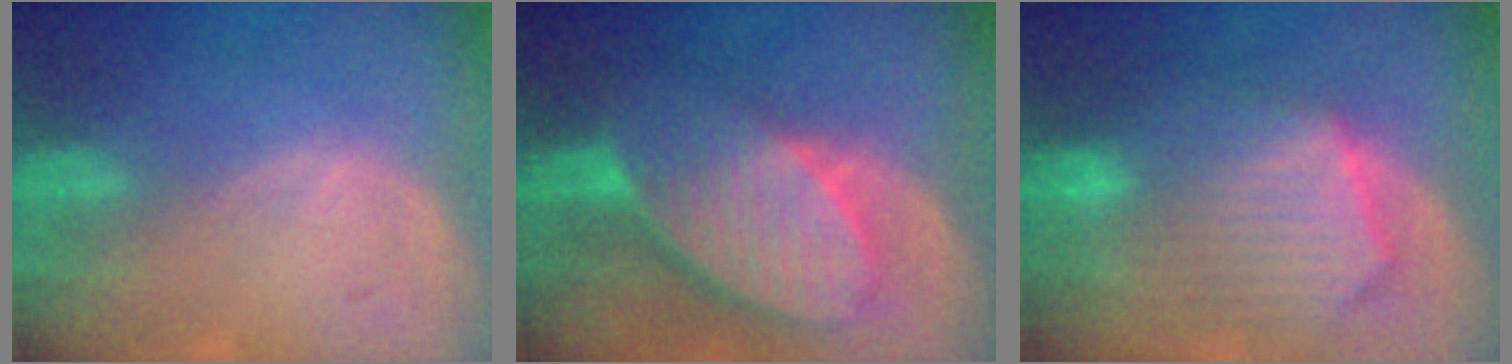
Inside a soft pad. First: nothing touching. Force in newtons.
{"total": 10.3, "press": 8.9, "slide": 5.2}
{"total": 10.7, "press": 9.4, "slide": 5.2}